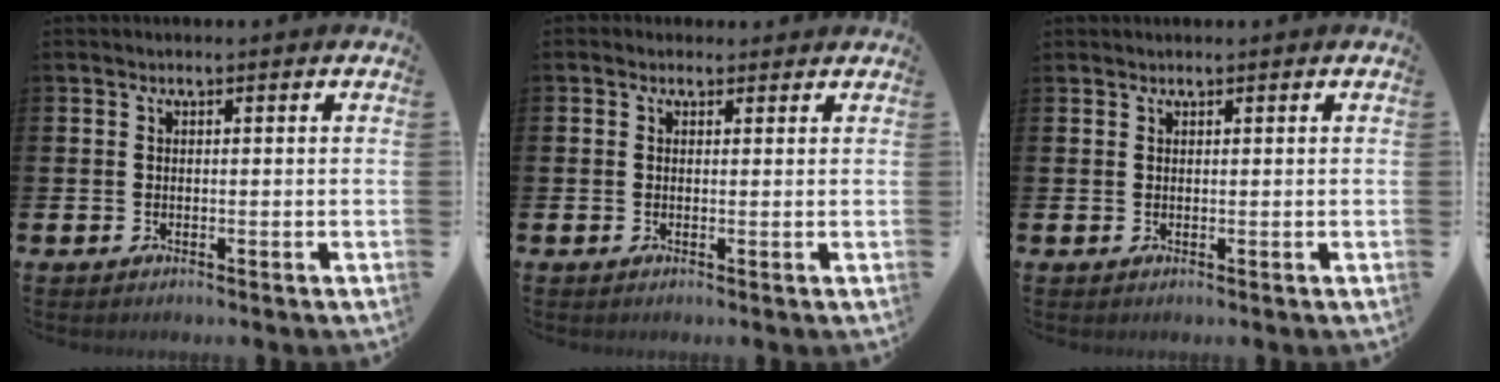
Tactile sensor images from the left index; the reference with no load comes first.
{"total": 0.9, "force": [0.6, 0.6, 0.1], "torque": [0.007, 0.005, 0.008]}
{"total": 0.8, "force": [0.7, 0.3, 0.0], "torque": [0.002, 0.001, 0.013]}